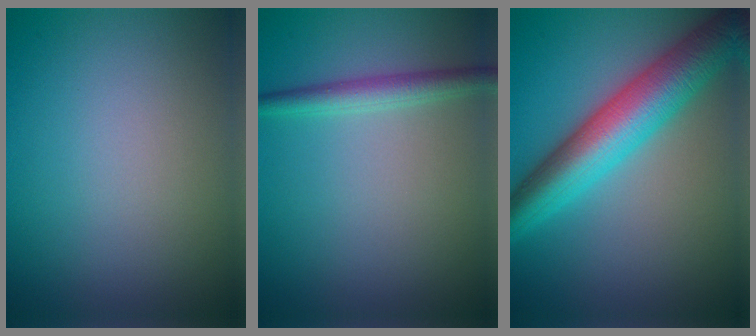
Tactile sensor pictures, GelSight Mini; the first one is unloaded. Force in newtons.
{"total": 2.3, "press": 2.3, "slide": 0.0}
{"total": 8.5, "press": 8.5, "slide": 0.2}